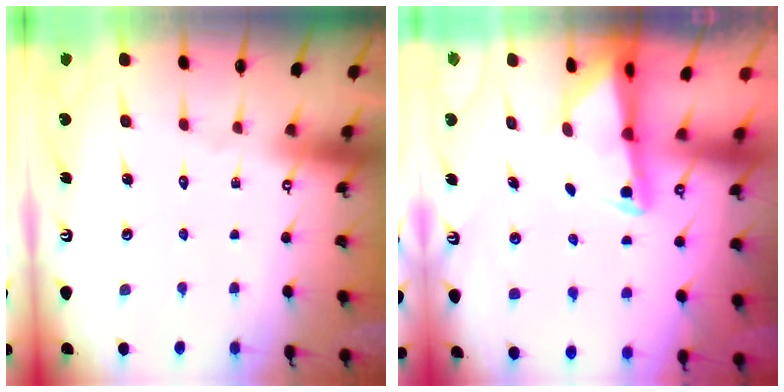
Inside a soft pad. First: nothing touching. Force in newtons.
{"total": 2.6, "press": 2.5, "slide": 0.5}